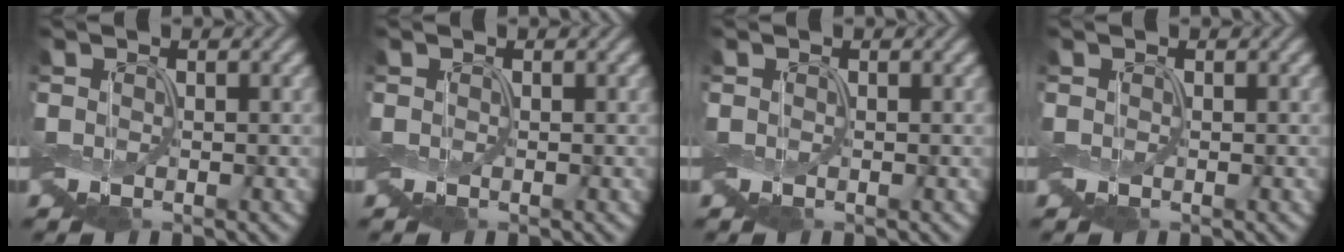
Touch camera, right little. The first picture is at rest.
{"total": 0.0}
{"total": 0.0}
{"total": 0.0}